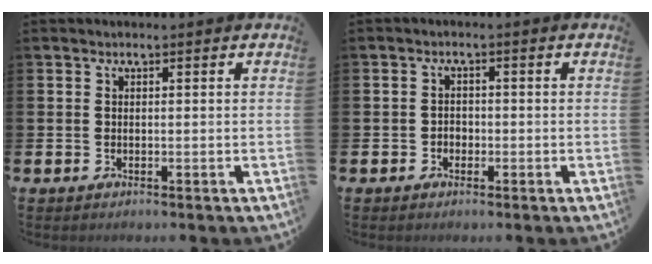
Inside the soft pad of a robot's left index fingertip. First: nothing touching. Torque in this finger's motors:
{"motor_torque": [0.18, 0.37, 0.06, 0.00]}